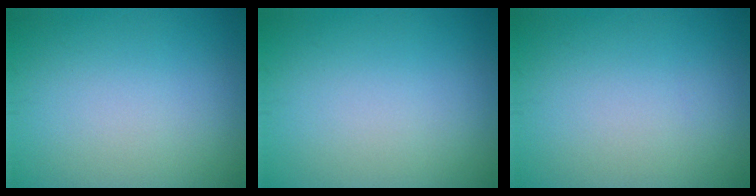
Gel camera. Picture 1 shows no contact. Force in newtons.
{"total": 0.0}
{"total": 0.0}